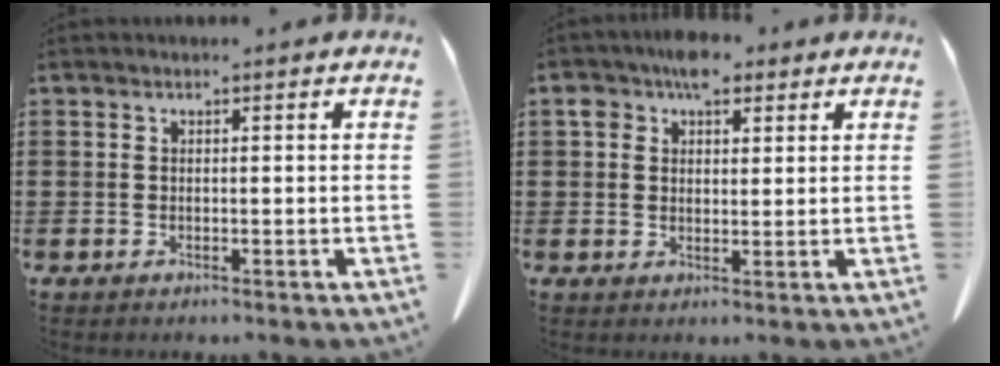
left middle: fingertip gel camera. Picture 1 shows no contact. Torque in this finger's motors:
{"motor_torque": [2.08, -0.06, 0.34, 0.04]}